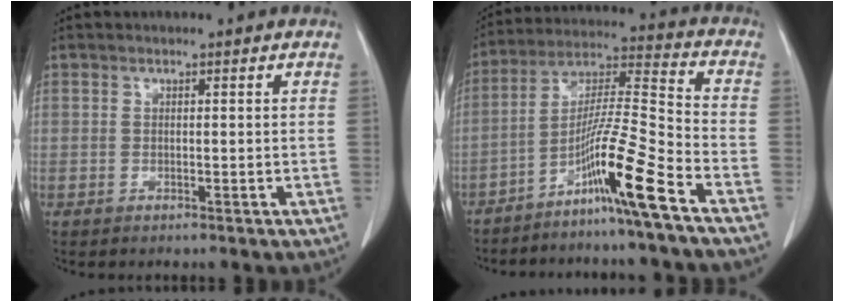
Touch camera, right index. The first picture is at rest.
{"total": 12.3, "force": [-7.5, -2.0, 9.5], "torque": [-0.180, -0.008, -0.141]}